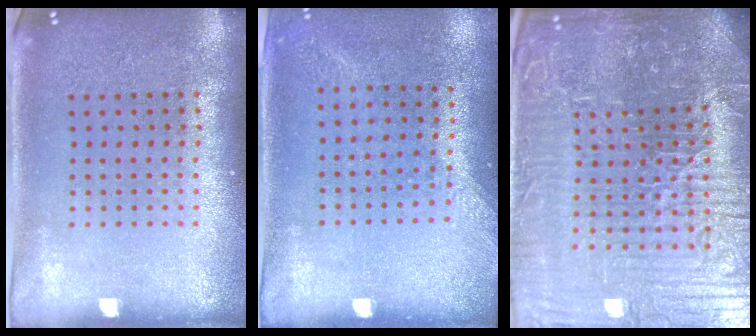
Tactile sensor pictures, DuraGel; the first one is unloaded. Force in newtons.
{"total": 1.3, "press": 1.0, "slide": 0.7}
{"total": 6.7, "press": 6.2, "slide": 2.6}